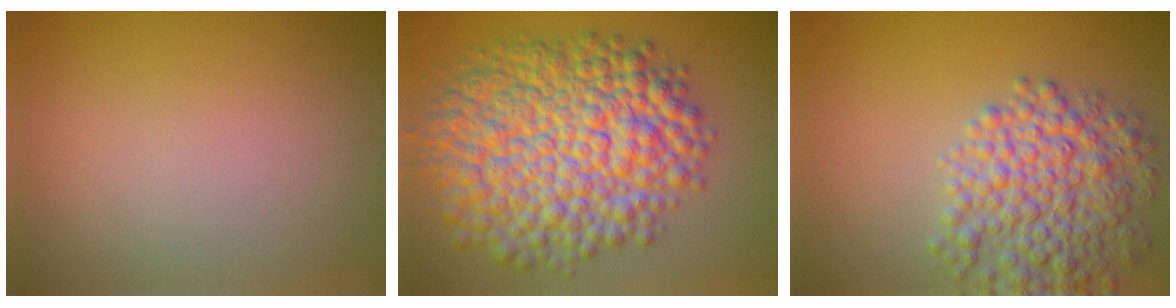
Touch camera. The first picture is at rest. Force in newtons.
{"total": 12.5, "press": 12.4, "slide": 0.3}
{"total": 7.0, "press": 7.0, "slide": 0.2}